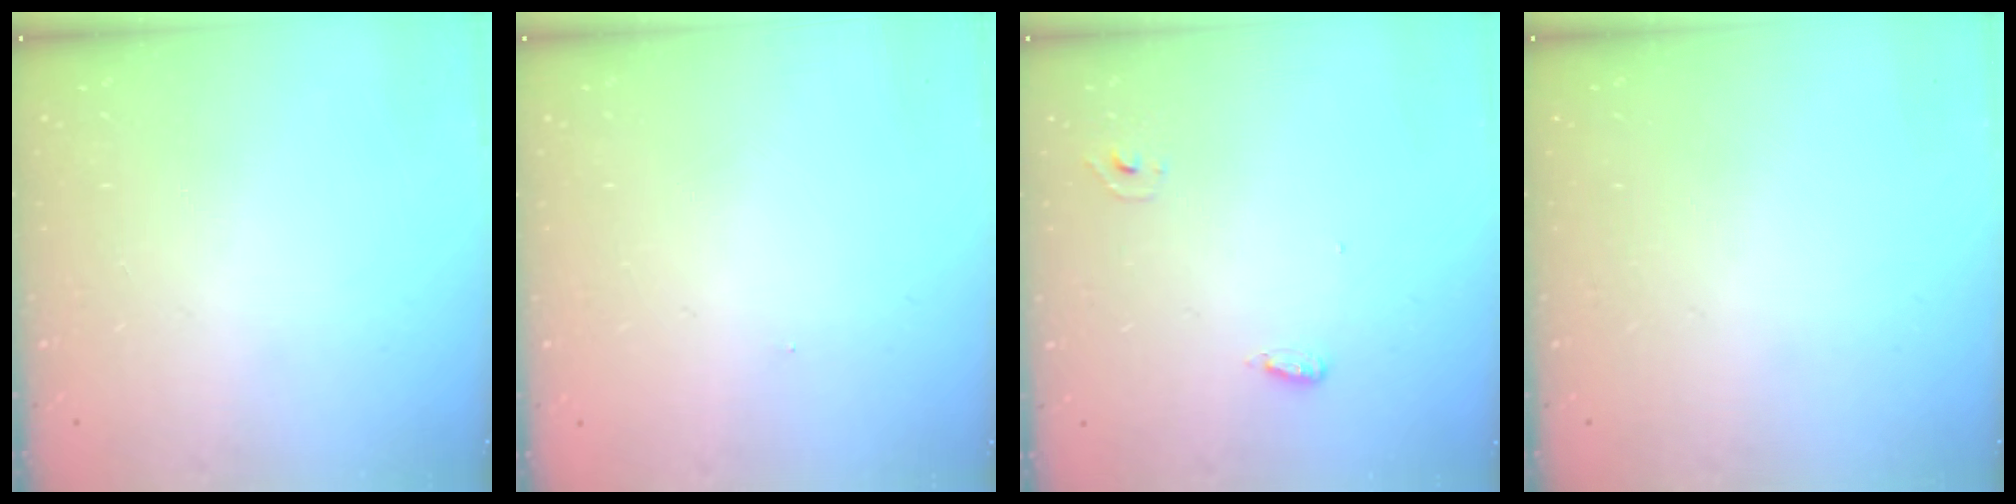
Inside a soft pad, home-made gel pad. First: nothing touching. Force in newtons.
{"total": 5.3, "press": 0.3, "slide": 5.2}
{"total": 3.5, "press": 3.2, "slide": 1.4}
{"total": 0.0}